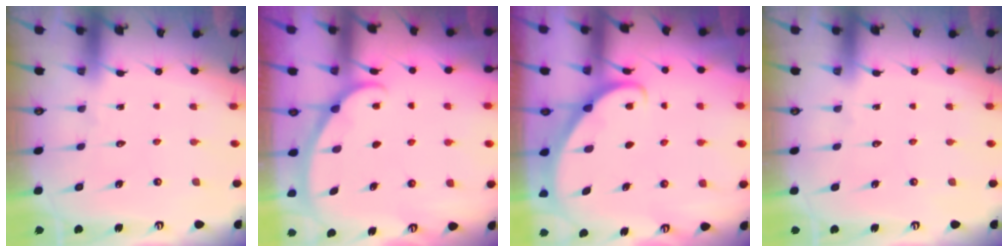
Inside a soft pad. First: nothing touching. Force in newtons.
{"total": 1.9, "press": 1.9, "slide": 0.1}
{"total": 3.6, "press": 3.6, "slide": 0.1}
{"total": 0.0}